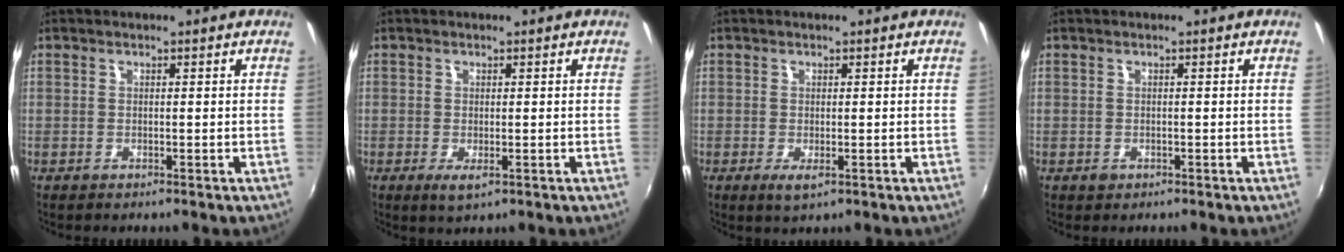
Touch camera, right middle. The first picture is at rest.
{"total": 2.3, "force": [-0.6, 0.8, 2.1], "torque": [-0.038, -0.009, -0.007]}
{"total": 2.2, "force": [-0.7, 0.7, 2.0], "torque": [-0.037, -0.008, -0.007]}
{"total": 1.0, "force": [-0.5, 0.8, 0.3], "torque": [-0.004, -0.003, -0.008]}